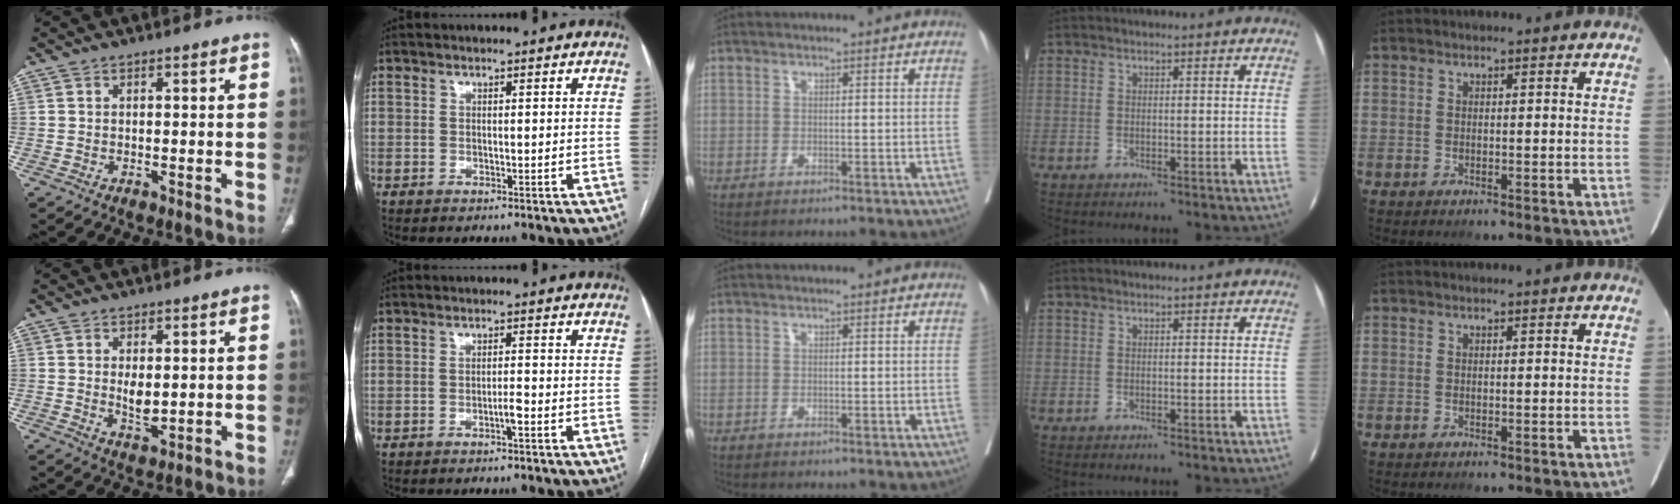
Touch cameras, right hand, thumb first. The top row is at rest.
{"thumb": {"total": 3.9, "force": [0.4, 2.0, 3.3], "torque": [-0.050, -0.012, 0.015]}, "index": {"total": 1.7, "force": [-1.0, 0.0, 1.3], "torque": [-0.022, 0.001, -0.018]}}